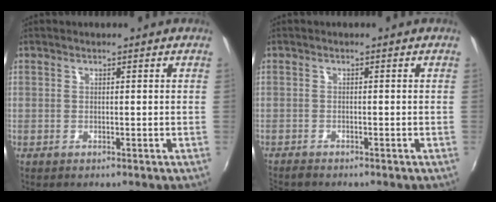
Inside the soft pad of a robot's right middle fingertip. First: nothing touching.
{"total": 1.8, "force": [-1.8, 0.3, 0.3], "torque": [-0.014, -0.010, -0.035]}